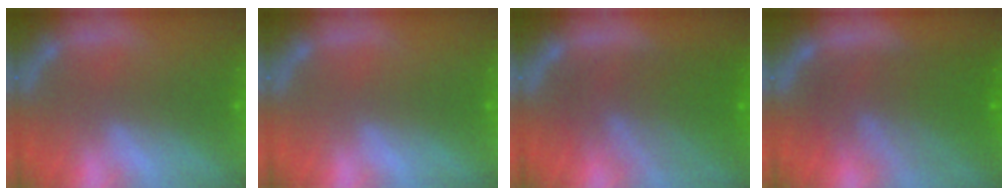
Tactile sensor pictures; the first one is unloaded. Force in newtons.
{"total": 0.0}
{"total": 9.0}
{"total": 9.6}